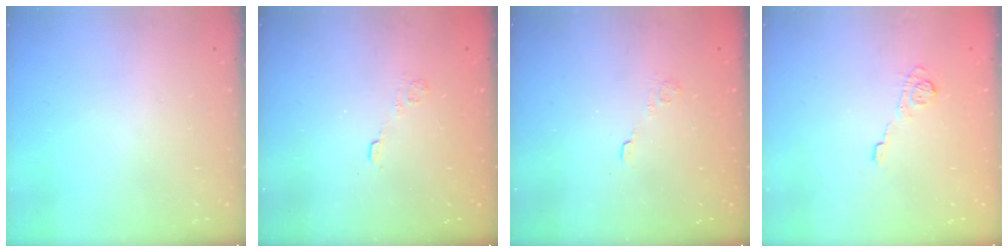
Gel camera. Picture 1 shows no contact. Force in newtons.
{"total": 2.6, "press": 2.2, "slide": 1.4}
{"total": 2.1, "press": 1.6, "slide": 1.4}
{"total": 9.9, "press": 9.8, "slide": 1.4}